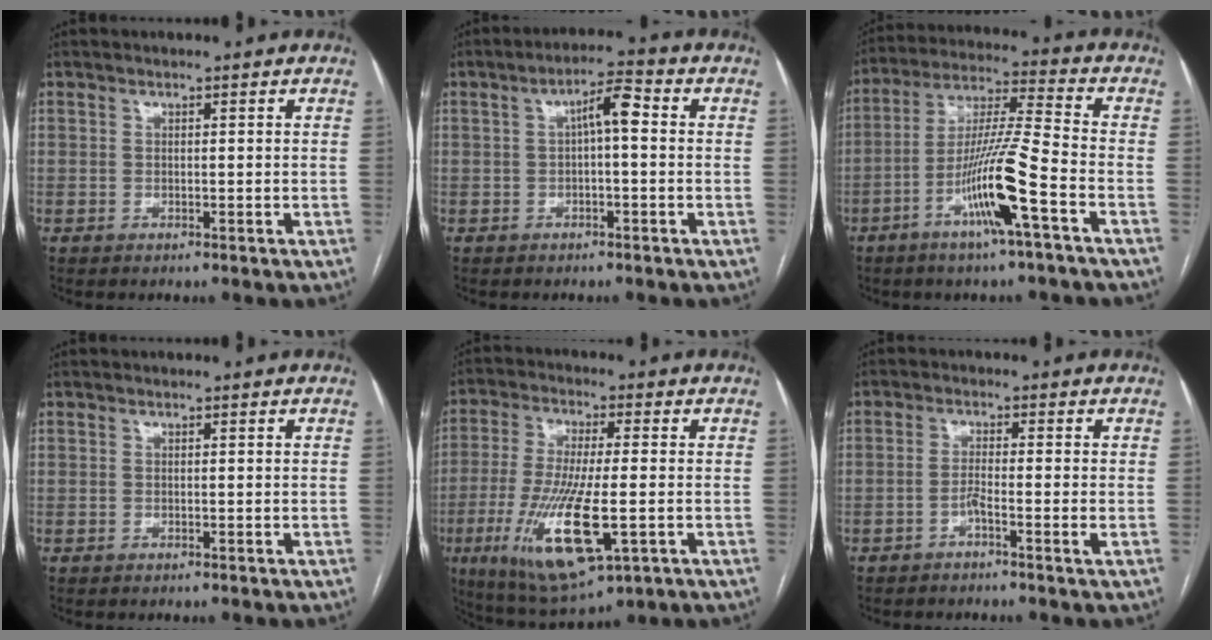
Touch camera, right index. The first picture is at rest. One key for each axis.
{"total": 4.9, "fx": 0.5, "fy": 1.1, "fz": 4.7, "tx": -0.079, "ty": 0.021, "tz": 0.006}
{"total": 12.7, "fx": -5.4, "fy": -0.5, "fz": 11.5, "tx": -0.222, "ty": -0.001, "tz": -0.104}
{"total": 0.0}
{"total": 15.7, "fx": -4.6, "fy": 3.1, "fz": 14.7, "tx": -0.295, "ty": -0.032, "tz": -0.072}
{"total": 2.5, "fx": -1.2, "fy": -0.3, "fz": 2.2, "tx": -0.041, "ty": -0.001, "tz": -0.026}